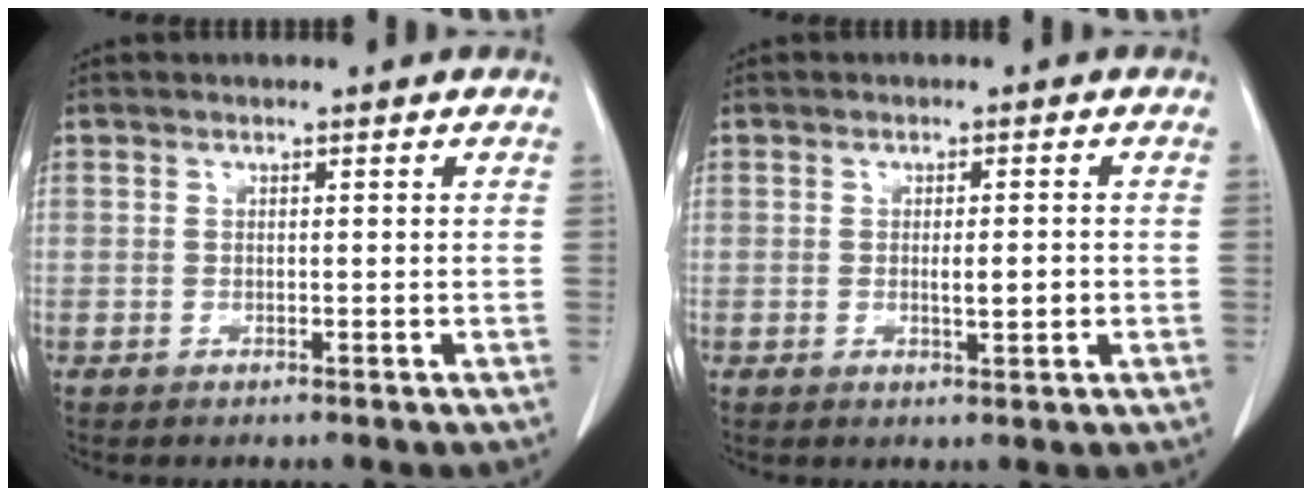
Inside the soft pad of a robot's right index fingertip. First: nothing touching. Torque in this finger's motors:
{"motor_torque": [0.43, -0.05, 0.20, 0.04]}